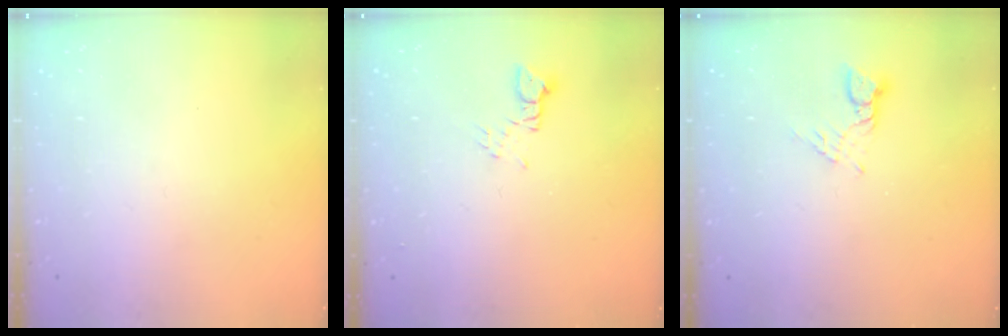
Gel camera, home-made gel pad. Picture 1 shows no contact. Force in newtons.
{"total": 2.1, "press": 2.1, "slide": 0.3}
{"total": 3.3, "press": 3.2, "slide": 0.4}